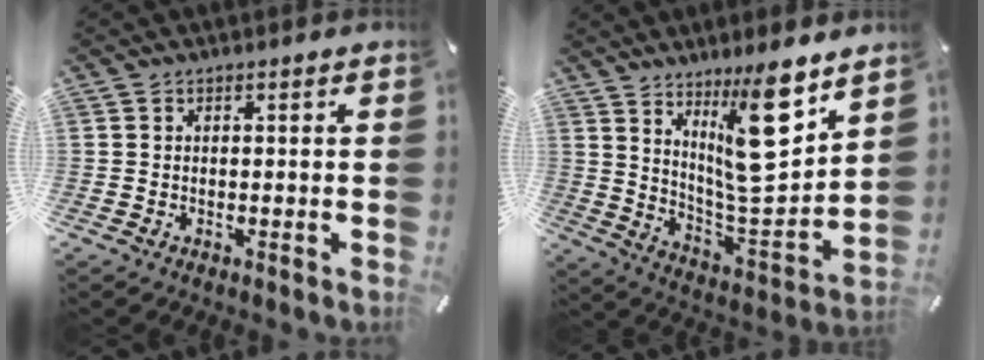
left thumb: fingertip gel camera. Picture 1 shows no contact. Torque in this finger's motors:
{"motor_torque": [2.54, 2.47, 0.48, -0.61, 0.20]}